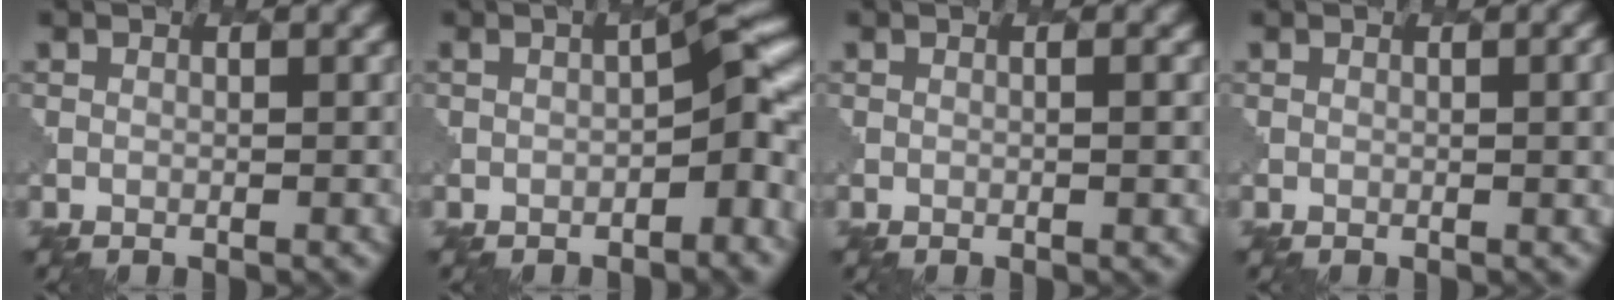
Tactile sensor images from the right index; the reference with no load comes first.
{"total": 4.7, "force": [-1.6, 1.4, 4.2], "torque": [-0.051, 0.014, -0.031]}
{"total": 1.1, "force": [0.1, 0.1, 1.1], "torque": [-0.006, 0.001, -0.001]}
{"total": 2.2, "force": [0.1, 0.4, 2.2], "torque": [-0.023, -0.001, 0.000]}